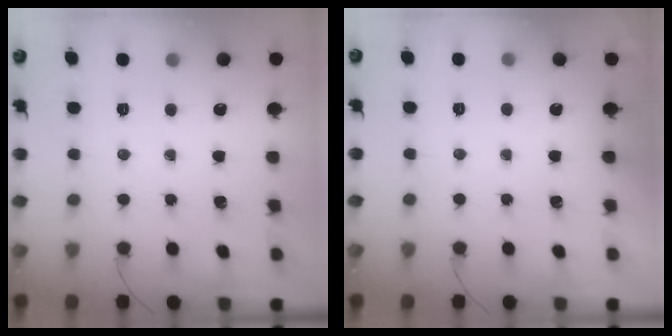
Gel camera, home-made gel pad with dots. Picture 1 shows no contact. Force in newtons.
{"total": 1.9, "press": 1.9, "slide": 0.3}